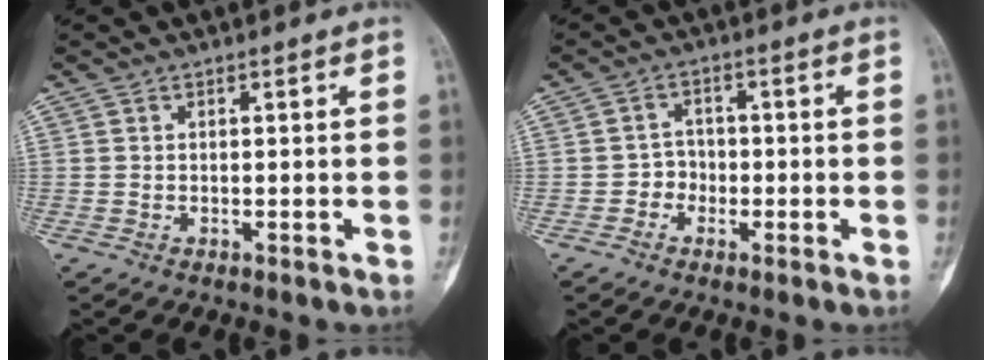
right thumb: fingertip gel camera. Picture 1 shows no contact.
{"total": 3.1, "force": [-1.1, 2.7, 0.8], "torque": [0.008, 0.013, -0.030]}